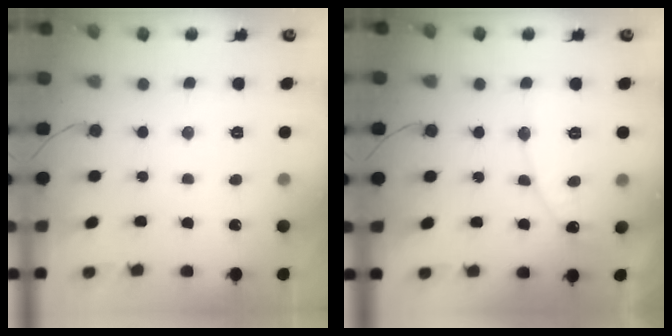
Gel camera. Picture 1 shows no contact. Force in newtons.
{"total": 9.5, "press": 9.4, "slide": 0.9}